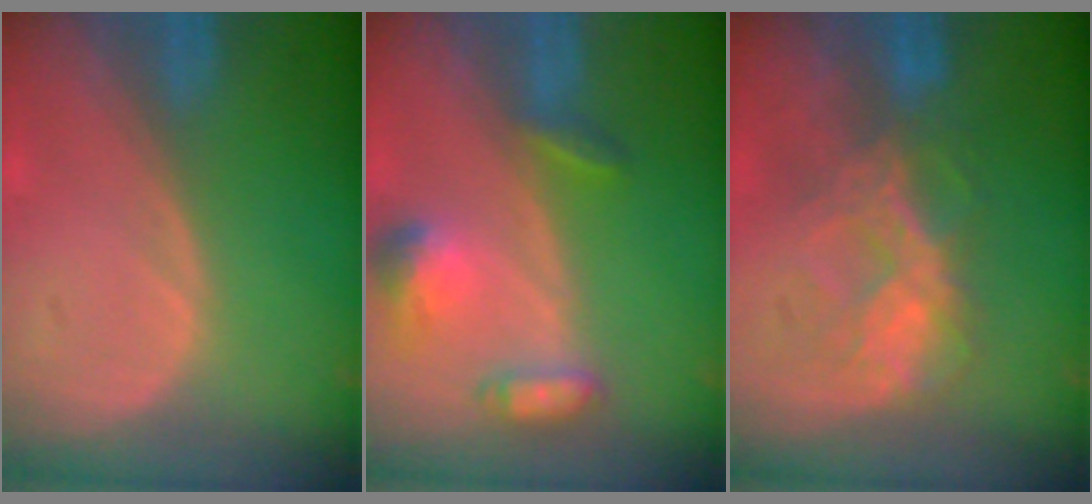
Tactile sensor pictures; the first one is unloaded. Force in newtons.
{"total": 6.2, "press": 6.2, "slide": 0.4}
{"total": 7.1, "press": 6.9, "slide": 1.7}